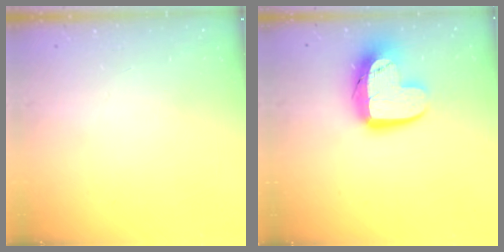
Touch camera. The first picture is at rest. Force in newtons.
{"total": 14.3, "press": 14.3, "slide": 1.2}